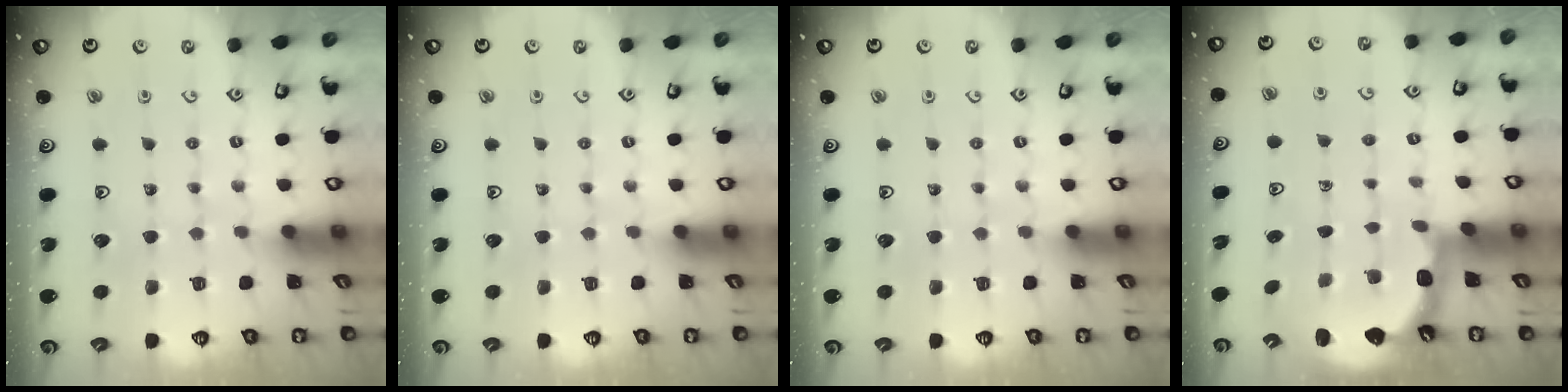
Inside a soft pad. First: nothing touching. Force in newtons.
{"total": 0.0}
{"total": 0.0}
{"total": 2.5, "press": 2.1, "slide": 1.3}